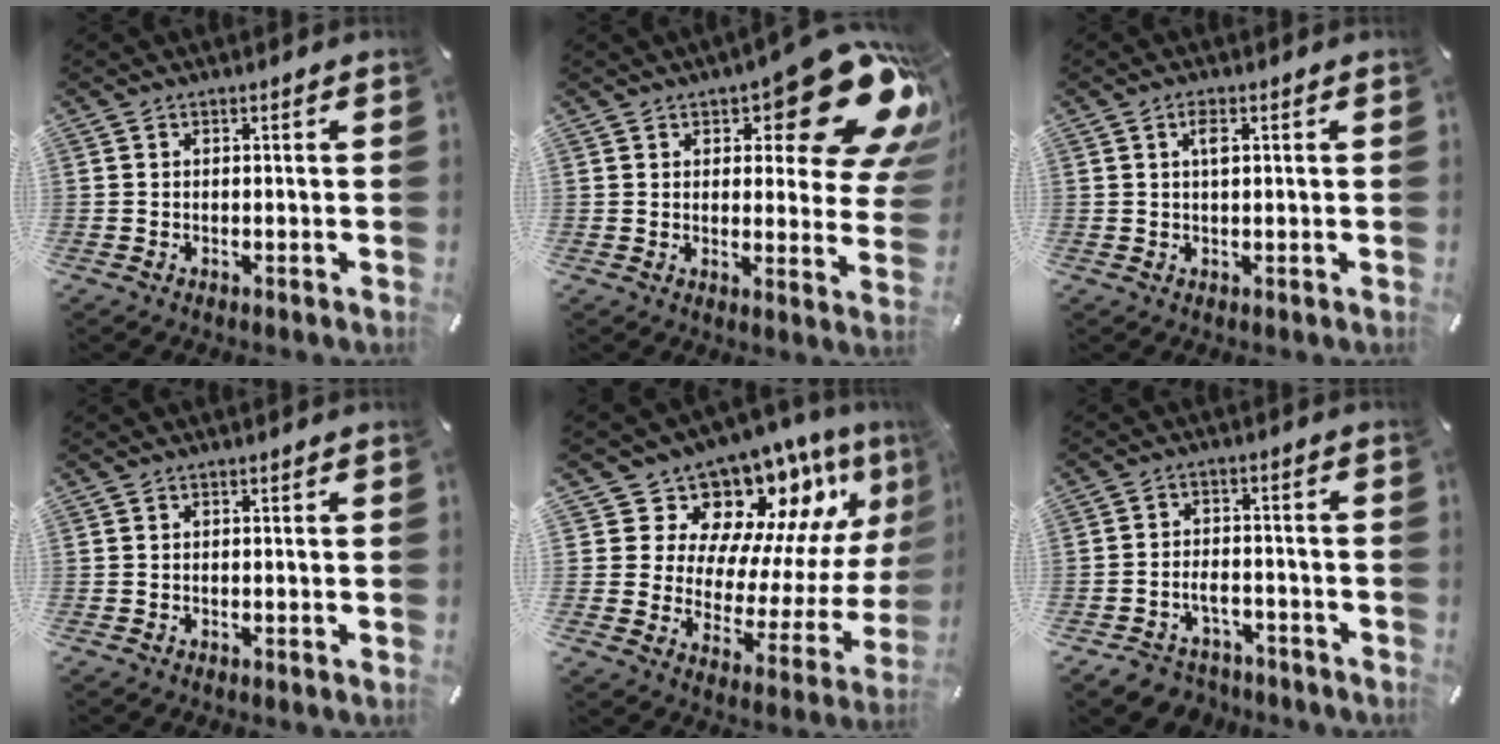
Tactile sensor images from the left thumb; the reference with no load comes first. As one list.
[{"total": 18.6, "force": [10.4, 6.7, 13.9], "torque": [-0.163, -0.077, 0.168]}, {"total": 2.6, "force": [0.8, 0.8, 2.3], "torque": [-0.047, 0.006, 0.011]}, {"total": 0.0}, {"total": 15.5, "force": [13.1, 7.2, 4.2], "torque": [-0.059, -0.132, 0.221]}, {"total": 5.6, "force": [-3.2, 4.0, 2.3], "torque": [-0.054, 0.014, -0.060]}]